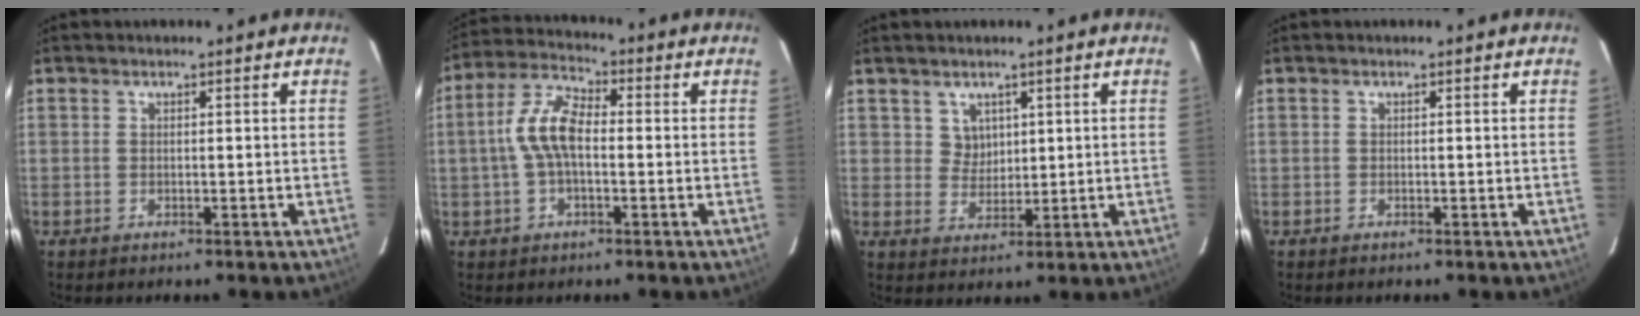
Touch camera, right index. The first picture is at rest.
{"total": 8.5, "force": [-0.7, 3.9, 7.5], "torque": [-0.160, 0.020, -0.017]}
{"total": 3.4, "force": [1.8, 2.9, 0.3], "torque": [0.001, 0.005, 0.035]}
{"total": 0.0}